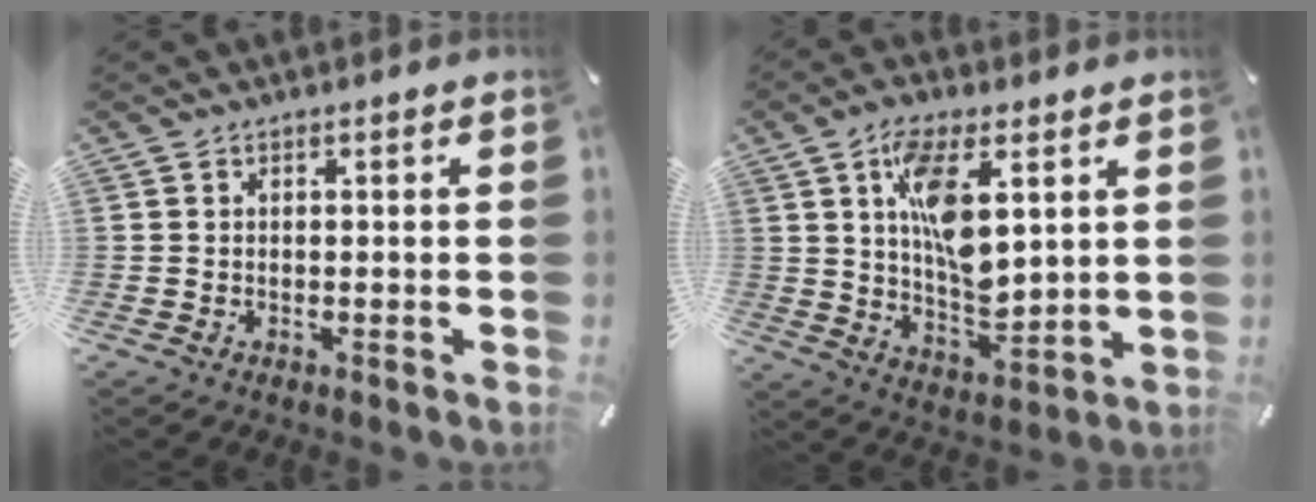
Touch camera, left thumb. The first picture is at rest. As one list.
[{"total": 12.9, "force": [4.7, 6.4, 10.1], "torque": [-0.176, -0.013, 0.080]}]